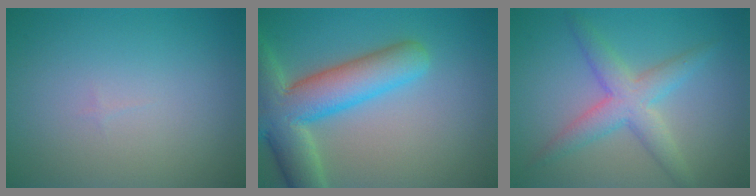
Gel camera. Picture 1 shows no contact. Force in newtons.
{"total": 8.8, "press": 8.8, "slide": 0.7}
{"total": 4.1, "press": 4.1, "slide": 0.1}